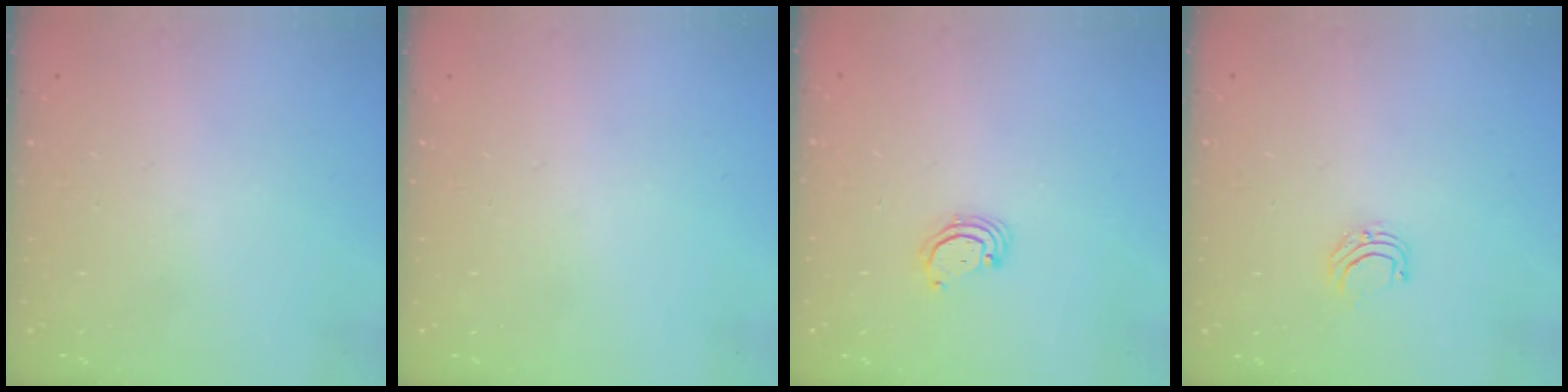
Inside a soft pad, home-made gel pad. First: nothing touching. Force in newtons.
{"total": 0.0}
{"total": 2.3, "press": 2.3, "slide": 0.2}
{"total": 4.8, "press": 4.8, "slide": 0.3}